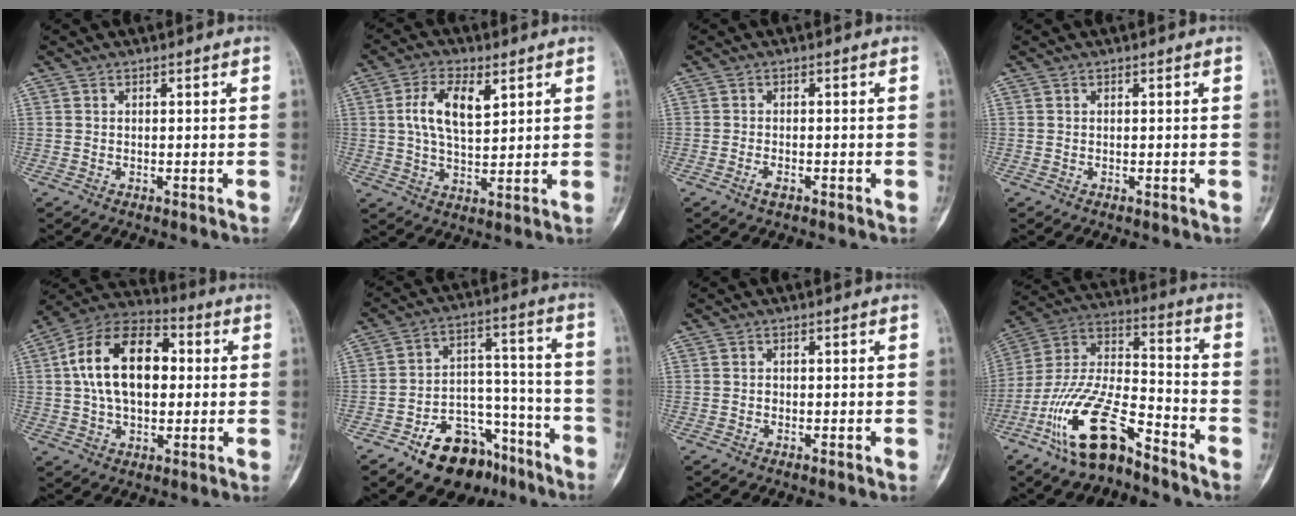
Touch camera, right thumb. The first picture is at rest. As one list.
[{"total": 9.1, "force": [3.0, 4.5, 7.4], "torque": [-0.131, -0.007, 0.056]}, {"total": 1.7, "force": [-1.0, 0.7, 1.1], "torque": [-0.026, 0.001, -0.021]}, {"total": 0.0}, {"total": 18.3, "force": [2.5, 11.2, 14.3], "torque": [-0.232, 0.025, 0.037]}, {"total": 16.2, "force": [-10.3, 9.7, 8.0], "torque": [-0.078, 0.094, -0.158]}, {"total": 0.6, "force": [-0.1, 0.5, 0.3], "torque": [-0.004, 0.002, -0.002]}, {"total": 17.4, "force": [-11.0, 6.2, 11.9], "torque": [-0.230, 0.076, -0.211]}]